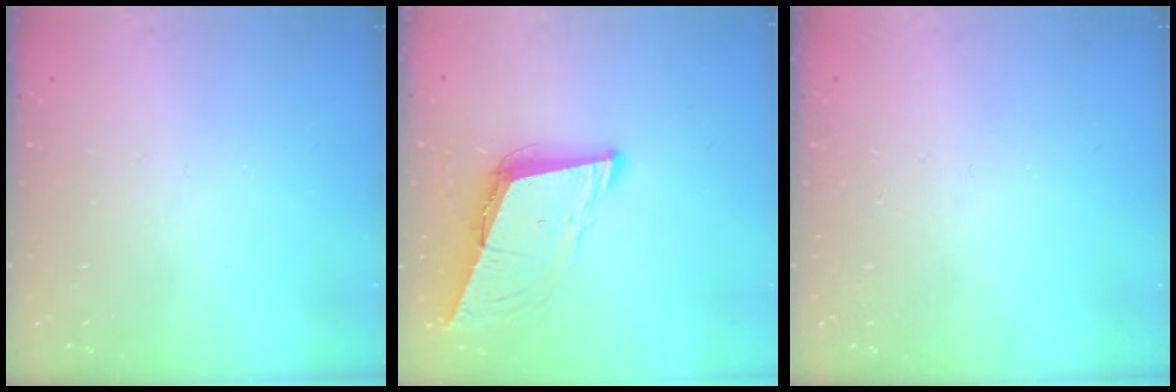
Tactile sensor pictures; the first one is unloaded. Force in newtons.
{"total": 8.8, "press": 8.1, "slide": 3.6}
{"total": 0.0}